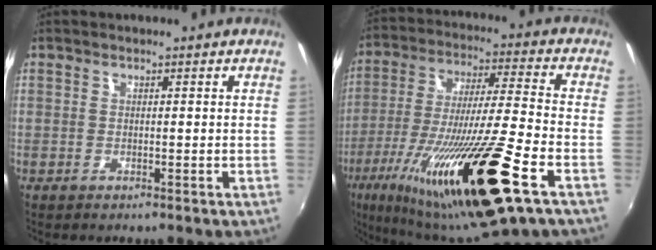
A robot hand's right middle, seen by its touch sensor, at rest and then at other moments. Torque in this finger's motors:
{"motor_torque": [1.25, -0.89, 1.05, 0.21]}